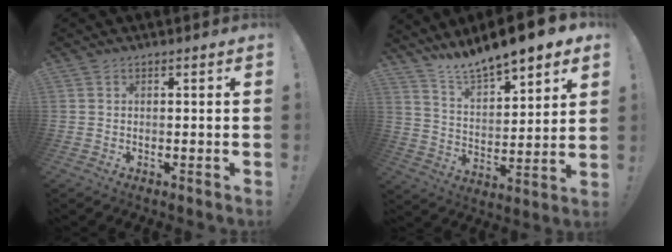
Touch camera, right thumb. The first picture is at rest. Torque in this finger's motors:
{"motor_torque": [0.24, 0.41, 0.83, 0.82, 0.04]}